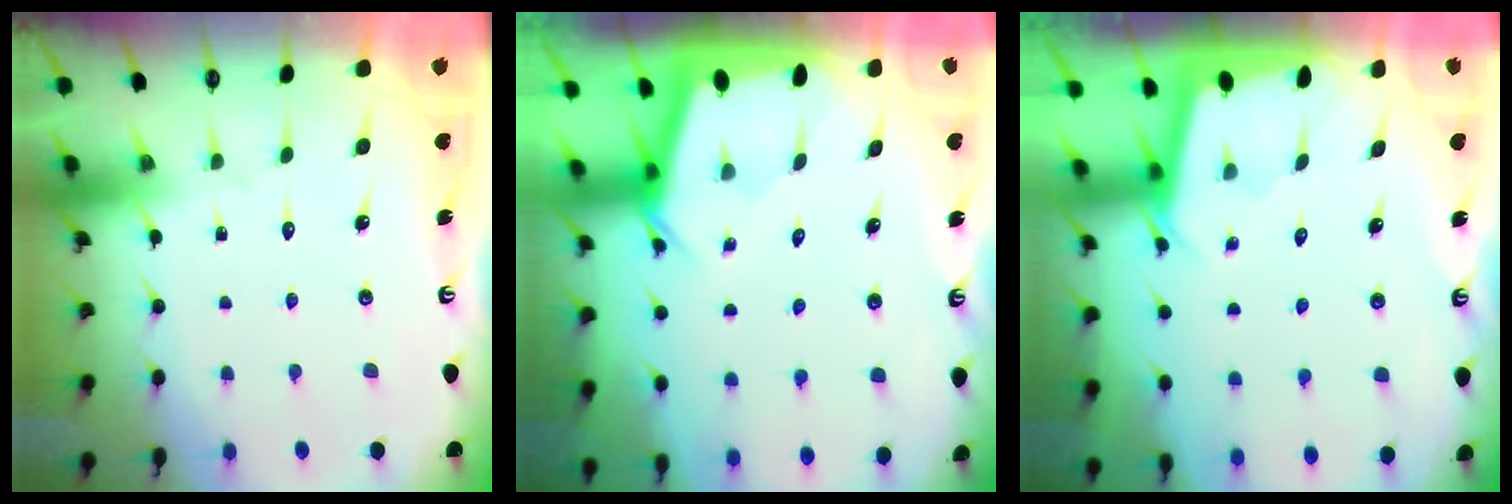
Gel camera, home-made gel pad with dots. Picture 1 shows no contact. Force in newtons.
{"total": 2.6, "press": 2.6, "slide": 0.2}
{"total": 1.8, "press": 1.8, "slide": 0.1}